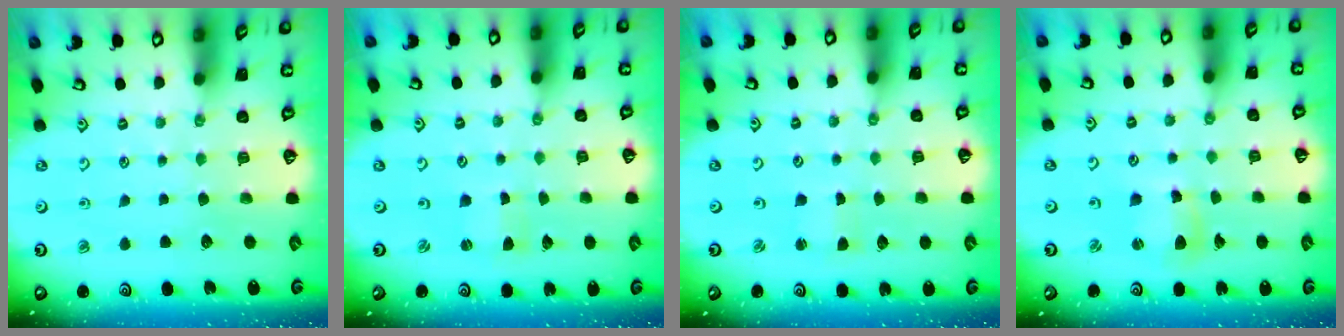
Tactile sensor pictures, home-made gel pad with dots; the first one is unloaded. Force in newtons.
{"total": 0.7, "press": 0.7, "slide": 0.1}
{"total": 1.3, "press": 1.3, "slide": 0.1}
{"total": 6.7, "press": 6.6, "slide": 0.8}